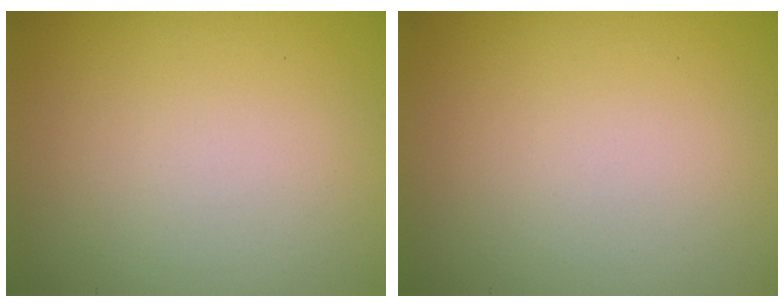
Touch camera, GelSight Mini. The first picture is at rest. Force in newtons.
{"total": 0.0}